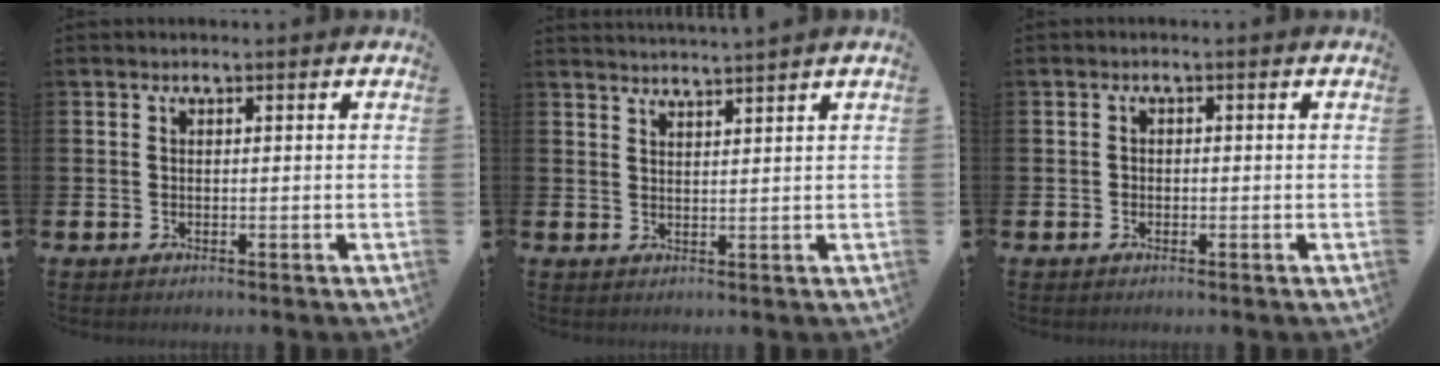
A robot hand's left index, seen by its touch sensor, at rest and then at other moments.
{"total": 2.6, "force": [2.5, -0.6, -0.3], "torque": [0.000, -0.015, 0.045]}
{"total": 0.8, "force": [-0.4, 0.7, 0.2], "torque": [-0.010, 0.005, -0.008]}